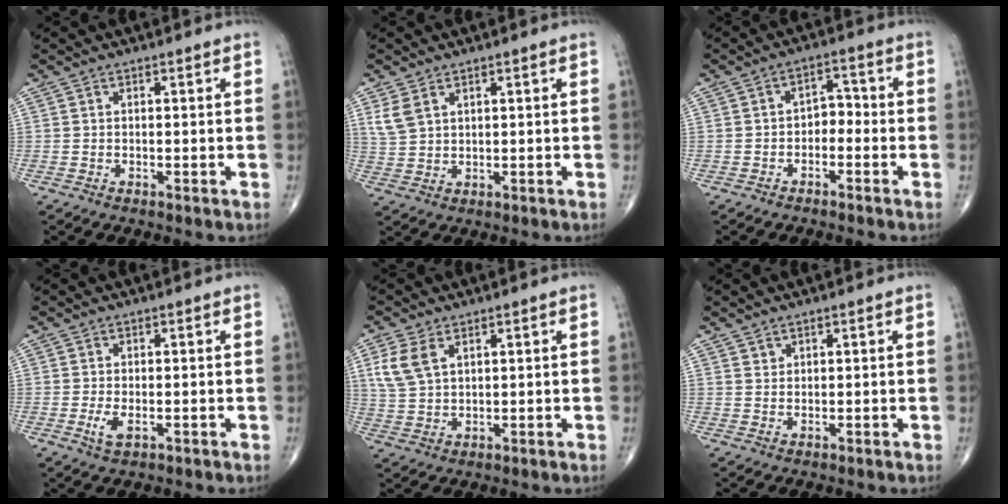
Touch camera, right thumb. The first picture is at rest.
{"total": 3.9, "force": [2.1, 2.4, 2.3], "torque": [-0.046, -0.004, 0.054]}
{"total": 3.7, "force": [-1.6, 2.6, 2.2], "torque": [-0.017, 0.030, -0.037]}
{"total": 2.9, "force": [-0.8, 1.3, 2.4], "torque": [-0.053, -0.006, -0.014]}
{"total": 6.4, "force": [2.7, 3.8, 4.4], "torque": [-0.097, -0.001, 0.061]}
{"total": 1.0, "force": [0.7, 0.7, 0.1], "torque": [0.011, -0.004, 0.010]}